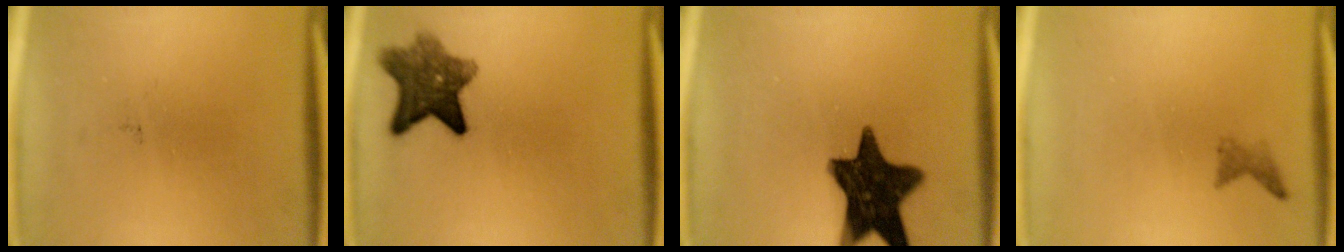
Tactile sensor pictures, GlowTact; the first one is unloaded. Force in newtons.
{"total": 8.3}
{"total": 15.3}
{"total": 1.1}